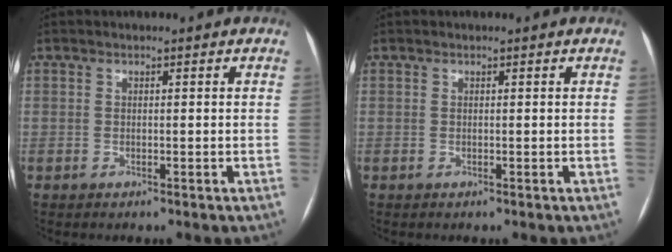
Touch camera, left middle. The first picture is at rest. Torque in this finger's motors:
{"motor_torque": [0.05, 0.03, -0.01, 0.01]}